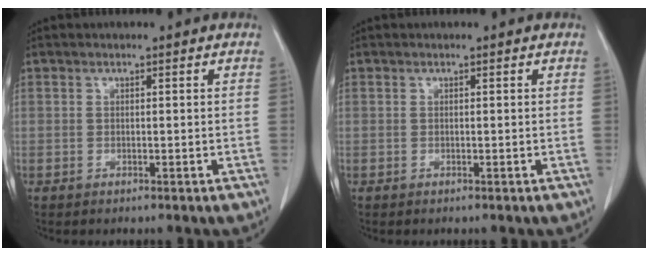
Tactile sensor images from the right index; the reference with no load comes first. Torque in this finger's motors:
{"motor_torque": [0.00, 0.00, 0.00, 0.00]}